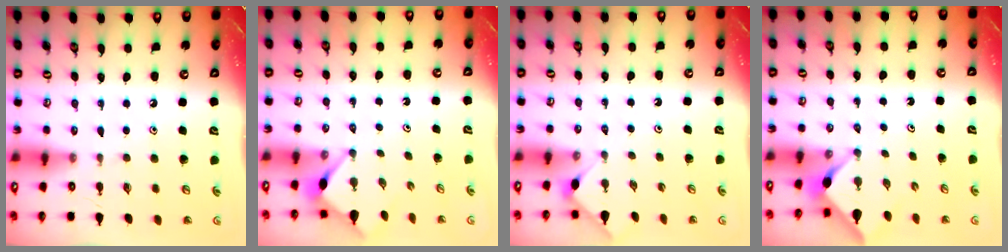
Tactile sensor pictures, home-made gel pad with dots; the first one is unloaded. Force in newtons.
{"total": 3.3, "press": 3.3, "slide": 0.3}
{"total": 2.7, "press": 2.6, "slide": 0.4}
{"total": 3.0, "press": 2.9, "slide": 0.3}